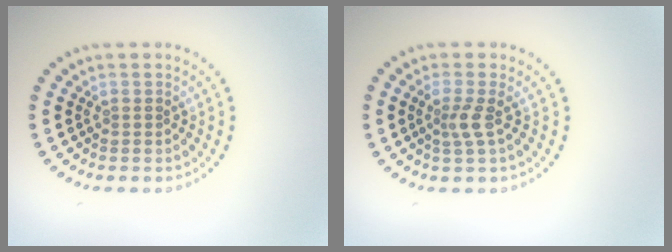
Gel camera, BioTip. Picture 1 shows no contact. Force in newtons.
{"total": 1.9, "press": 1.4, "slide": 1.3}